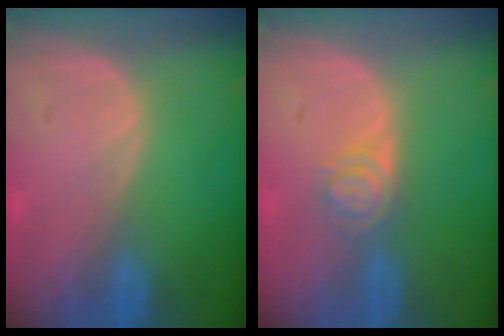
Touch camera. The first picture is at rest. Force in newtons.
{"total": 3.9, "press": 3.5, "slide": 1.8}